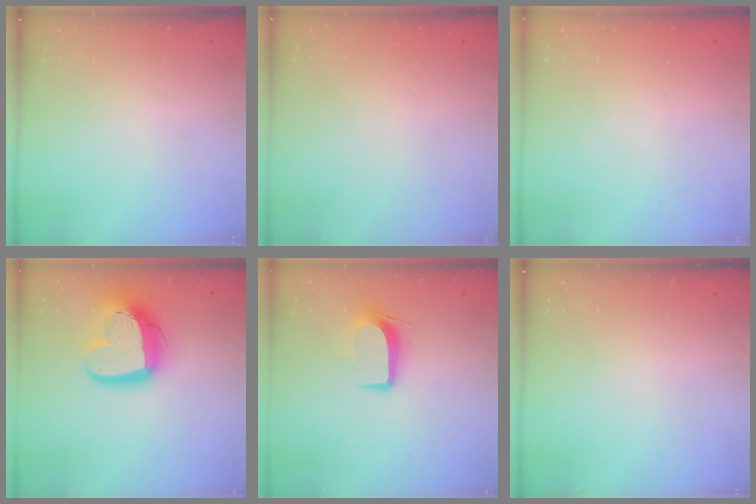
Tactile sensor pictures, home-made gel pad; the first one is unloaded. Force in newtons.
{"total": 0.0}
{"total": 0.0}
{"total": 17.3, "press": 17.3, "slide": 1.6}
{"total": 9.3, "press": 9.3, "slide": 1.1}
{"total": 0.0}